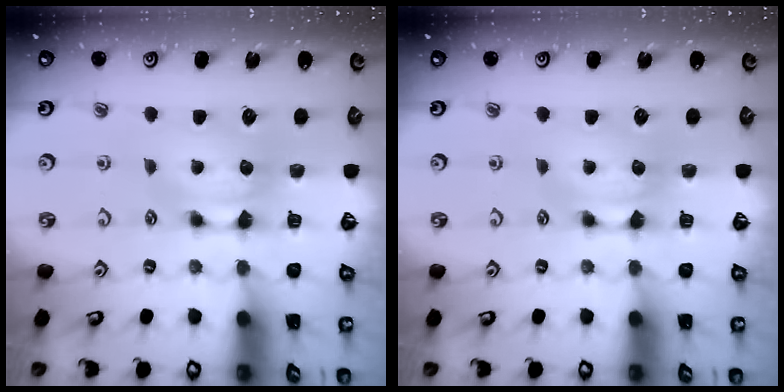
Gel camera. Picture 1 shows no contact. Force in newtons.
{"total": 0.0}